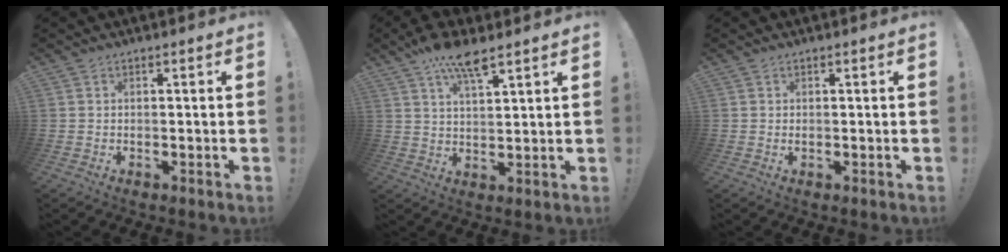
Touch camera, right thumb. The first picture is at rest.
{"total": 9.6, "force": [6.8, 2.3, 6.5], "torque": [-0.116, -0.033, 0.120]}
{"total": 0.0}